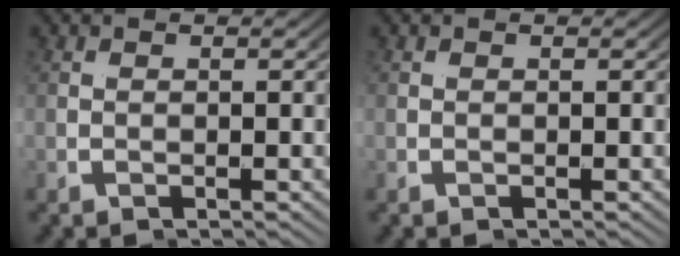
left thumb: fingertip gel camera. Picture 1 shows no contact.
{"total": 0.0}